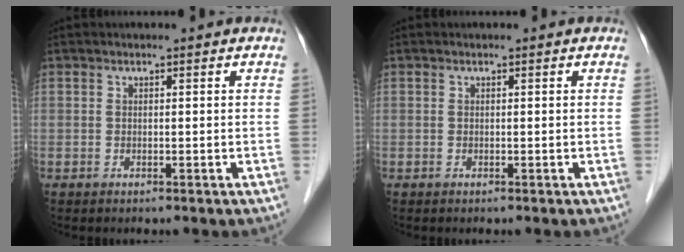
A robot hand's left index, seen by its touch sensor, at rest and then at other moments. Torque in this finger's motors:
{"motor_torque": [0.00, 0.00, -0.02, 0.00]}